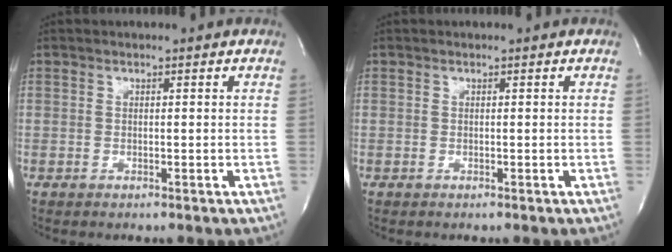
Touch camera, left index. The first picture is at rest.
{"total": 0.0}